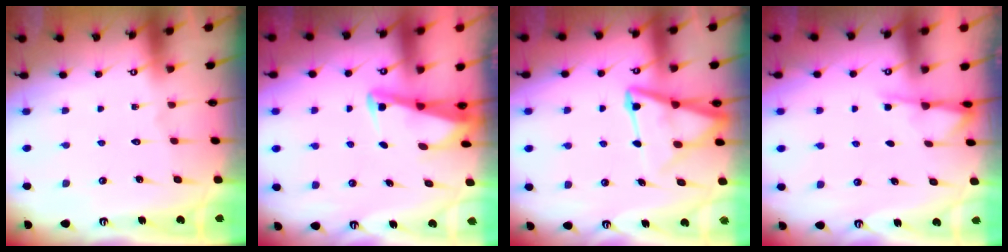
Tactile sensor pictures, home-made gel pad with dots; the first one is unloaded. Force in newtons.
{"total": 3.0, "press": 3.0, "slide": 0.3}
{"total": 10.1, "press": 10.1, "slide": 1.2}
{"total": 1.9, "press": 1.8, "slide": 0.4}